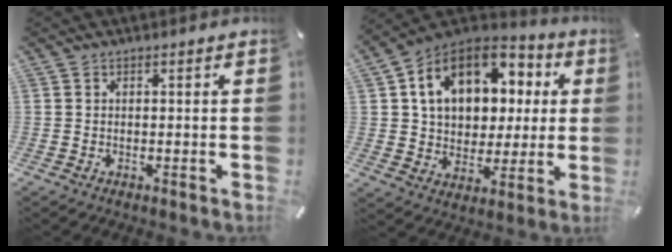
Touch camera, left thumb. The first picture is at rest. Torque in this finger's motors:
{"motor_torque": [1.13, 0.99, 1.22, 0.66, 0.24]}